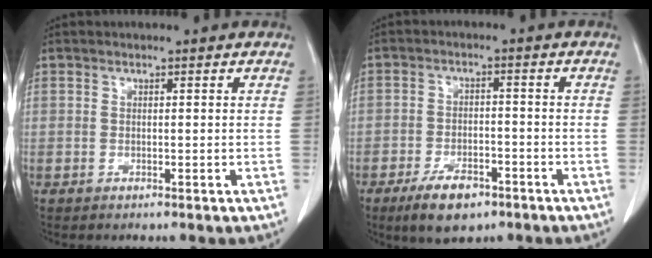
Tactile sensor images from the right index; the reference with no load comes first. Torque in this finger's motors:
{"motor_torque": [-0.06, -0.26, 0.05, -0.01]}